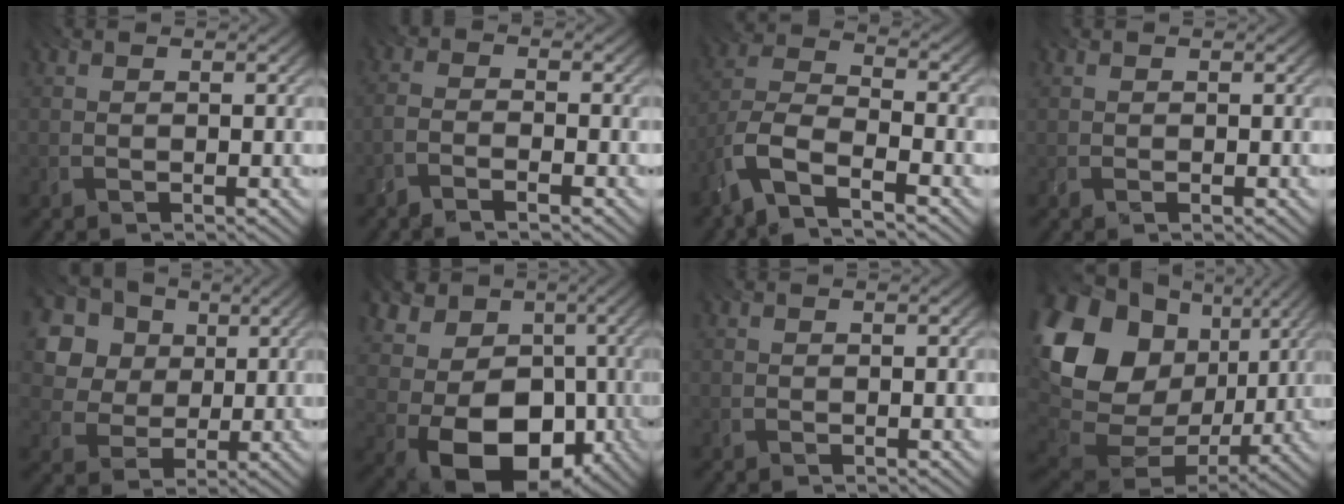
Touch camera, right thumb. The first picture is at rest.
{"total": 3.3, "force": [-3.1, 0.0, 1.1], "torque": [-0.019, -0.005, -0.073]}
{"total": 7.6, "force": [-5.9, 2.1, 4.4], "torque": [-0.092, -0.006, -0.138]}
{"total": 0.0}
{"total": 12.8, "force": [5.6, 9.8, 6.0], "torque": [-0.178, 0.020, 0.125]}
{"total": 16.3, "force": [-3.5, 12.6, 9.8], "torque": [-0.188, -0.026, -0.054]}
{"total": 0.0}
{"total": 19.7, "force": [4.0, 14.7, 12.5], "torque": [-0.294, 0.000, 0.088]}